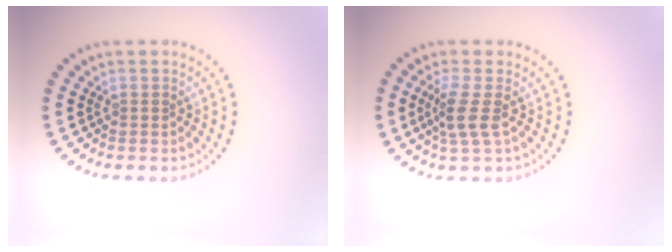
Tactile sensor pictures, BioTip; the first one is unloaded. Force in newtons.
{"total": 2.5, "press": 2.0, "slide": 1.6}